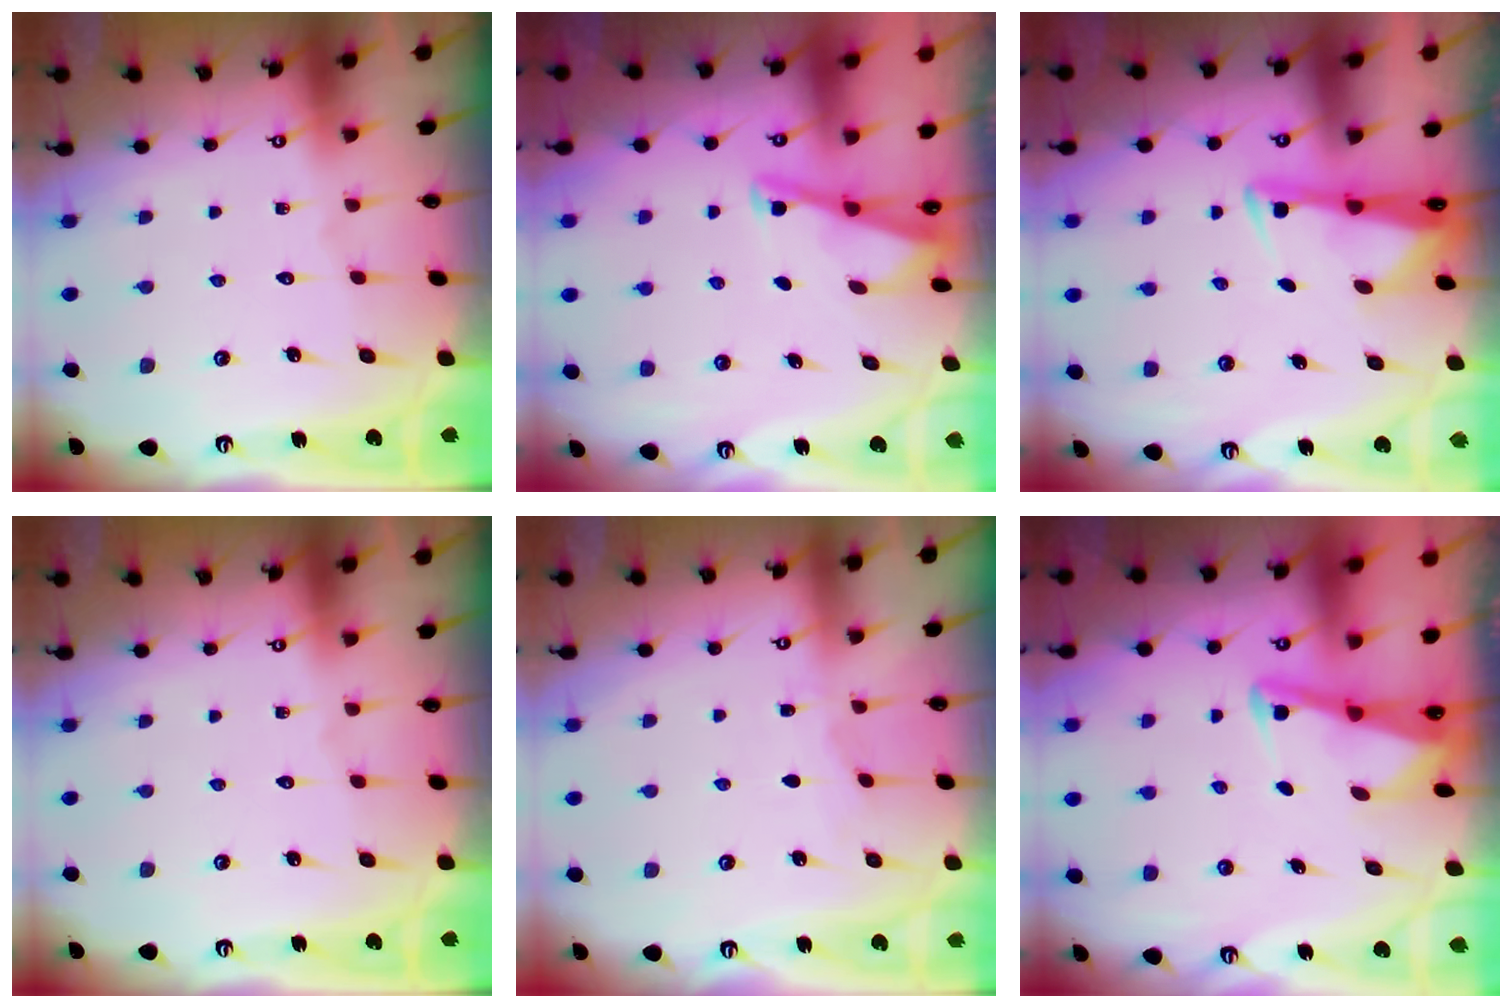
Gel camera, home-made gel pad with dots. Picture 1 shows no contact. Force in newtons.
{"total": 2.7, "press": 2.7, "slide": 0.3}
{"total": 3.4, "press": 3.3, "slide": 0.9}
{"total": 0.0}
{"total": 3.1, "press": 3.1, "slide": 0.4}
{"total": 3.0, "press": 3.0, "slide": 0.4}